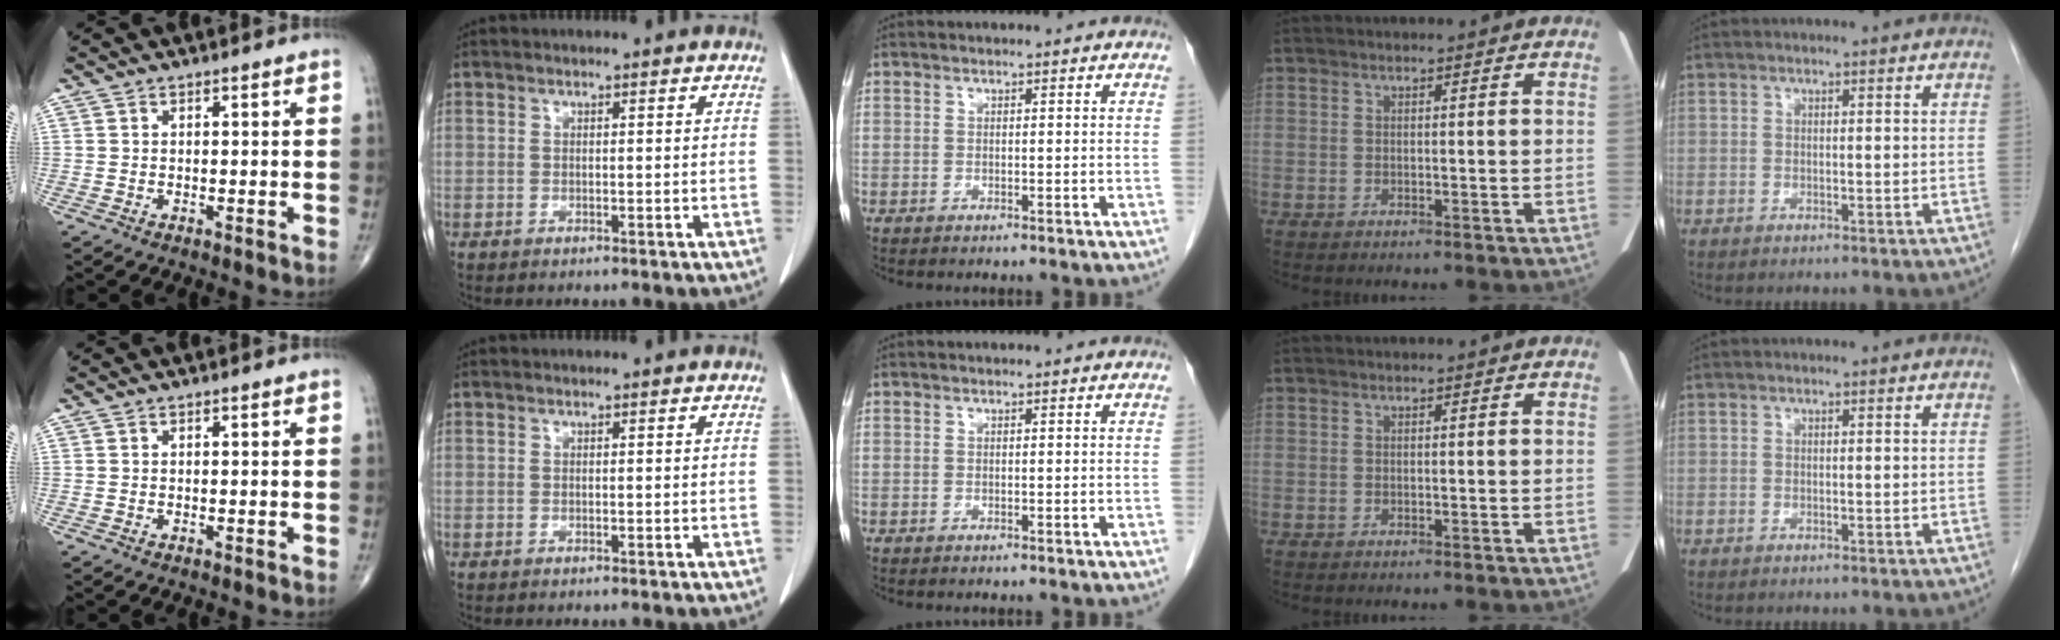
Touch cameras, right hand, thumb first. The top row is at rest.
{}